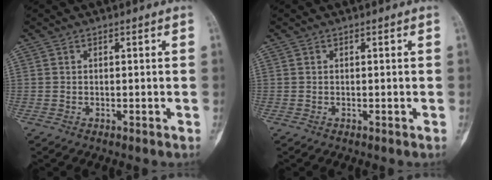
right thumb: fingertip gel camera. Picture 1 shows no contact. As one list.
[{"total": 0.0}]